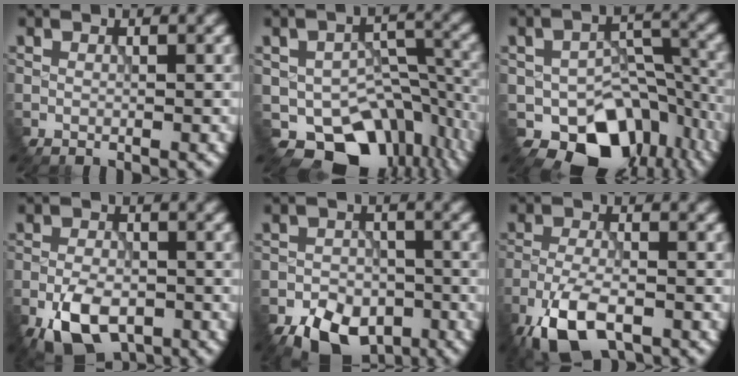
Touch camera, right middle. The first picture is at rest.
{"total": 8.9, "force": [-5.0, 5.9, 4.4], "torque": [-0.048, -0.030, -0.066]}
{"total": 9.6, "force": [-5.4, 6.1, 5.0], "torque": [-0.062, -0.031, -0.074]}
{"total": 6.5, "force": [-4.0, 3.2, 3.9], "torque": [-0.077, -0.013, -0.075]}
{"total": 6.7, "force": [-4.6, 3.8, 3.0], "torque": [-0.043, -0.016, -0.075]}
{"total": 6.5, "force": [-4.6, 2.4, 4.0], "torque": [-0.082, -0.011, -0.094]}